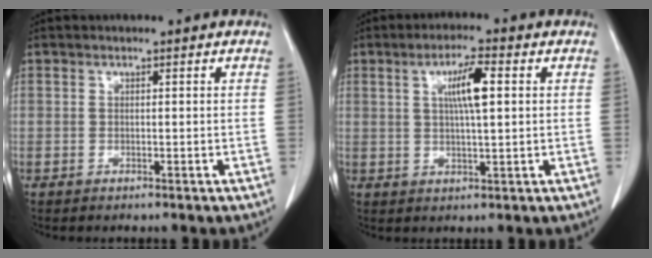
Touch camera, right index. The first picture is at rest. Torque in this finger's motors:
{"motor_torque": [0.27, 0.23, 0.13, 0.06]}